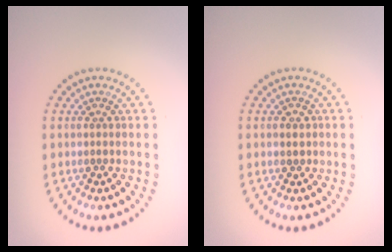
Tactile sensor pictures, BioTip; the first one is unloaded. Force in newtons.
{"total": 1.0, "press": 1.0, "slide": 0.3}